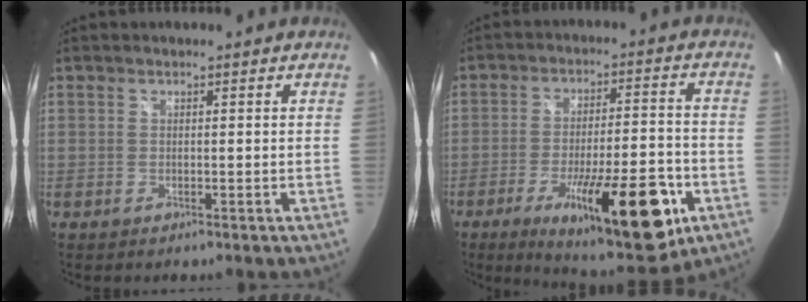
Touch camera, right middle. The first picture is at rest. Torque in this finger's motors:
{"motor_torque": [1.88, -0.26, 0.59, 0.21]}